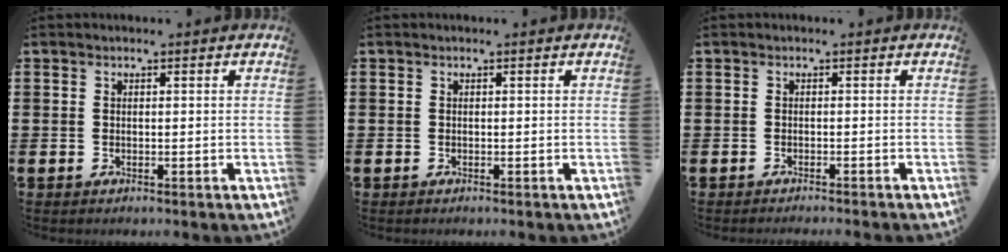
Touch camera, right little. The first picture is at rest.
{"total": 0.0}
{"total": 0.6, "force": [-0.6, -0.2, 0.1], "torque": [0.001, -0.001, -0.013]}